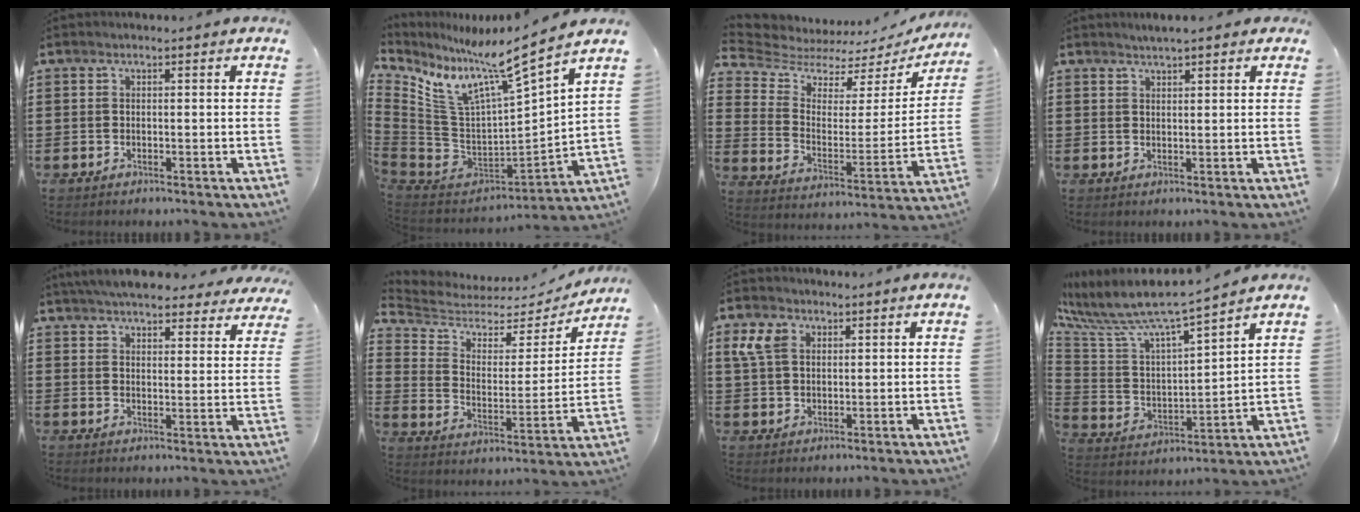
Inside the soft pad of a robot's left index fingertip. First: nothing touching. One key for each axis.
{"total": 8.5, "fx": 6.1, "fy": 0.7, "fz": 5.9, "tx": -0.142, "ty": -0.062, "tz": 0.092}
{"total": 5.3, "fx": 4.8, "fy": 2.0, "fz": 1.1, "tx": -0.057, "ty": -0.041, "tz": 0.079}
{"total": 1.8, "fx": 1.7, "fy": 0.3, "fz": 0.6, "tx": -0.016, "ty": 0.004, "tz": 0.031}
{"total": 6.2, "fx": 5.9, "fy": 0.6, "fz": 1.8, "tx": -0.050, "ty": -0.029, "tz": 0.107}
{"total": 4.7, "fx": 4.1, "fy": 2.0, "fz": 1.2, "tx": -0.054, "ty": -0.029, "tz": 0.064}
{"total": 4.5, "fx": 2.2, "fy": 2.9, "fz": 2.6, "tx": -0.065, "ty": 0.012, "tz": 0.040}
{"total": 7.5, "fx": 6.7, "fy": 0.6, "fz": 3.2, "tx": -0.097, "ty": -0.052, "tz": 0.108}